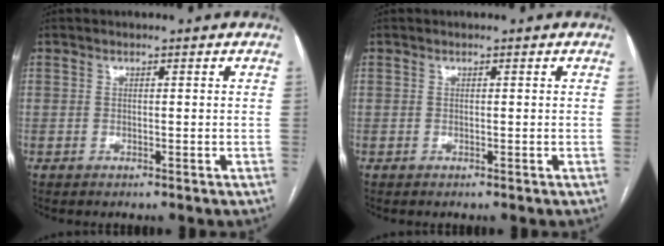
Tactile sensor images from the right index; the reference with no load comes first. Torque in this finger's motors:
{"motor_torque": [0.01, 0.01, 0.00, 0.01]}